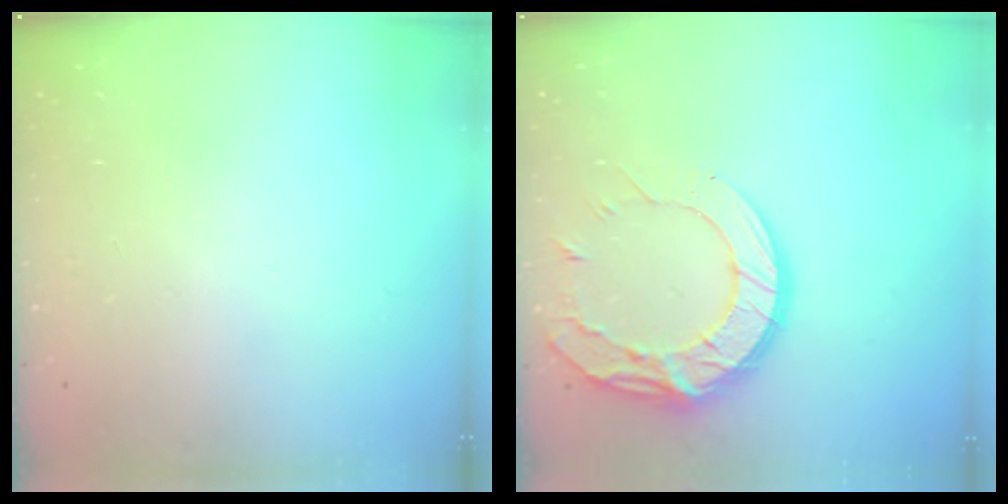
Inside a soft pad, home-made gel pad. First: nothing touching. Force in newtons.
{"total": 14.4, "press": 14.3, "slide": 1.2}